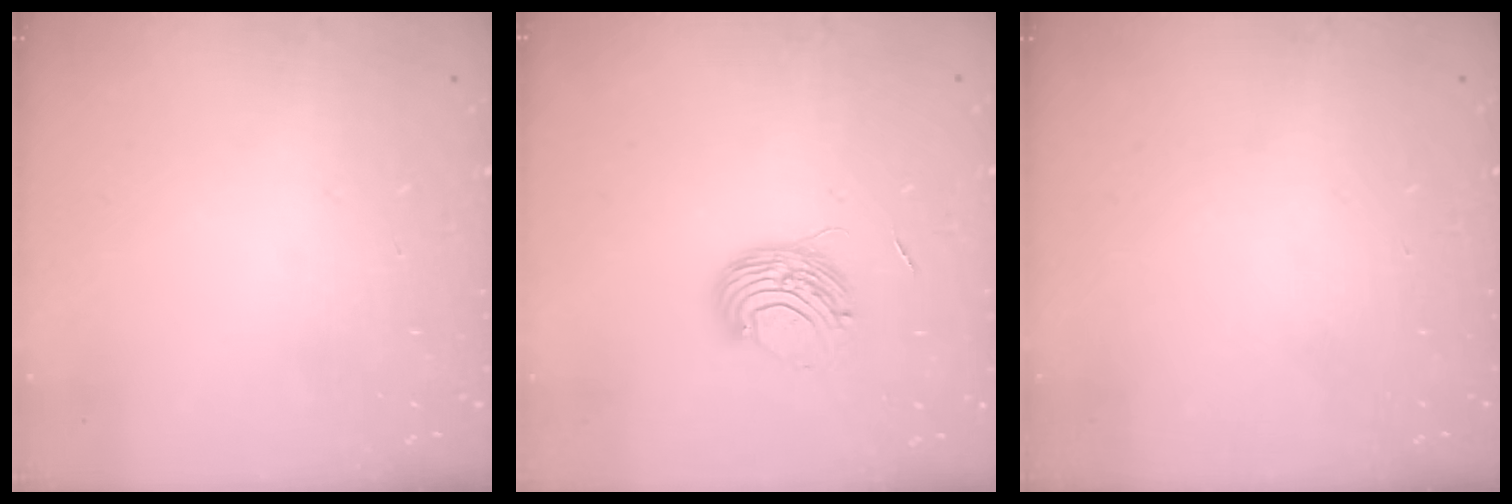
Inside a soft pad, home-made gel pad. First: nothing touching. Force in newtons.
{"total": 8.7, "press": 8.6, "slide": 0.8}
{"total": 0.0}